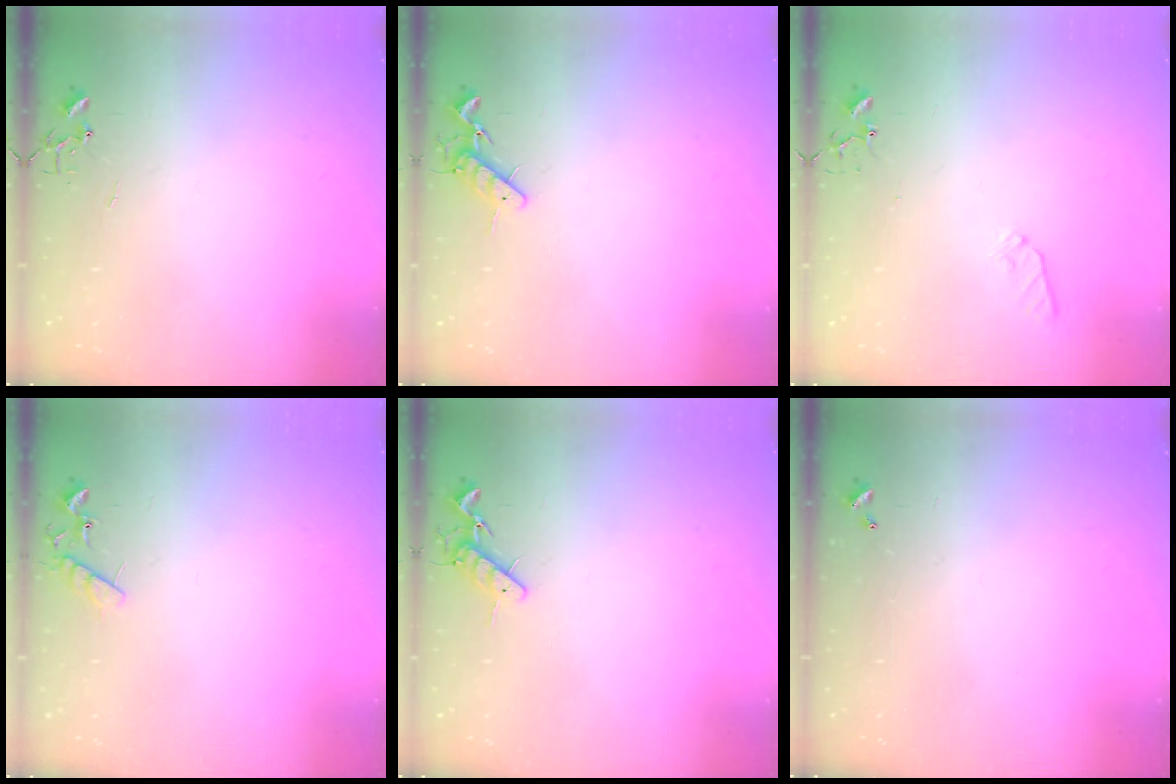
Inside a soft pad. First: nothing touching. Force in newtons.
{"total": 8.0, "press": 7.9, "slide": 1.4}
{"total": 6.6, "press": 6.5, "slide": 0.6}
{"total": 8.0, "press": 8.0, "slide": 0.4}
{"total": 8.0, "press": 7.9, "slide": 1.4}
{"total": 0.0}